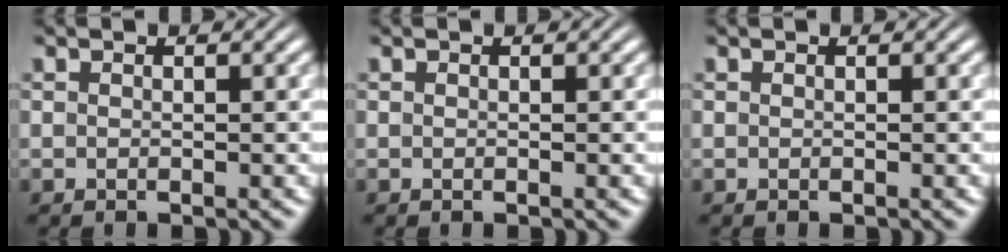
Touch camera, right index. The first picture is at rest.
{"total": 0.0}
{"total": 0.0}